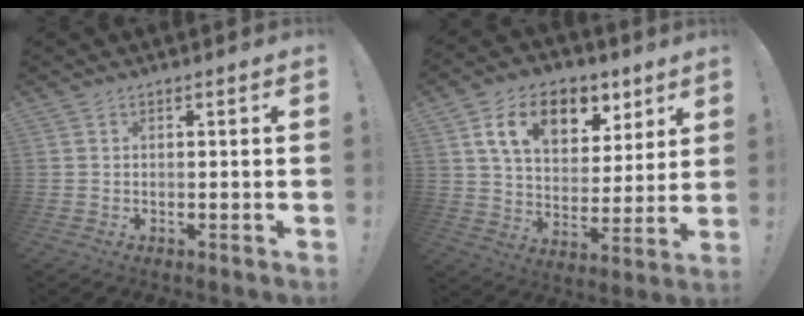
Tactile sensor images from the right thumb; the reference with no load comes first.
{"total": 16.0, "force": [8.0, 10.1, 9.4], "torque": [-0.151, -0.028, 0.144]}